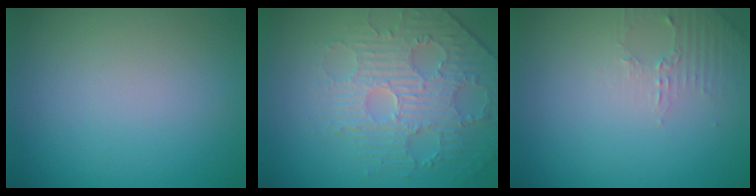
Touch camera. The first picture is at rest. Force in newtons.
{"total": 4.4, "press": 4.0, "slide": 1.7}
{"total": 1.8, "press": 1.7, "slide": 0.5}